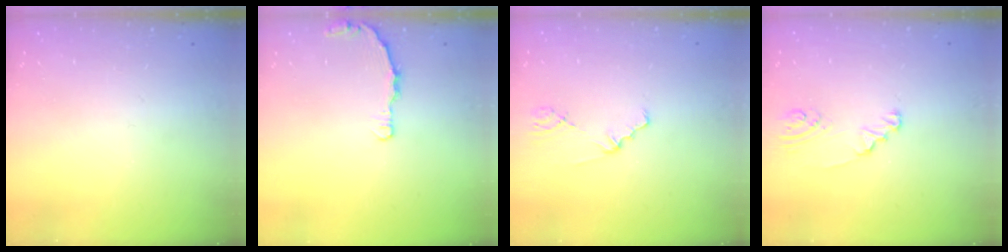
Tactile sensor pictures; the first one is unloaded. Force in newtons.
{"total": 3.2, "press": 3.2, "slide": 0.4}
{"total": 1.4, "press": 1.3, "slide": 0.3}
{"total": 2.5, "press": 2.5, "slide": 0.3}